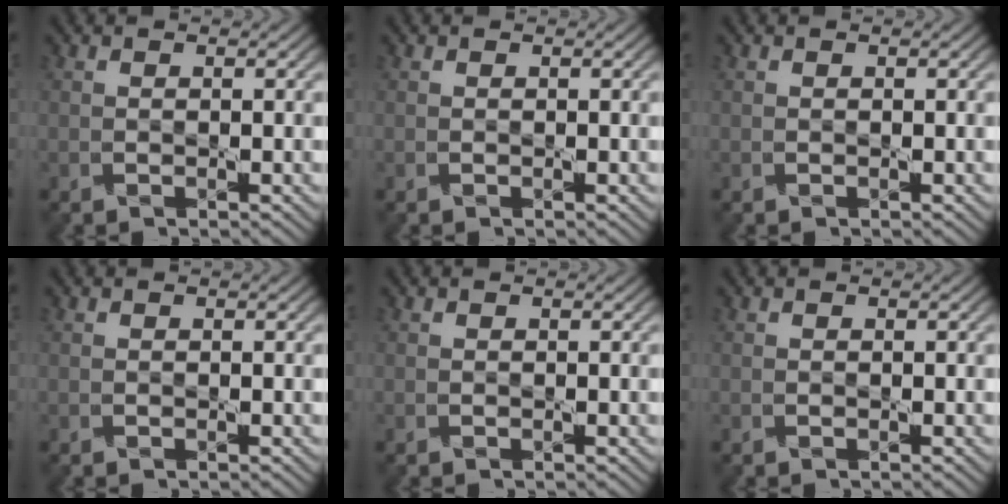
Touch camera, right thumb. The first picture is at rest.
{"total": 0.0}
{"total": 0.0}
{"total": 0.0}
{"total": 0.0}
{"total": 0.0}